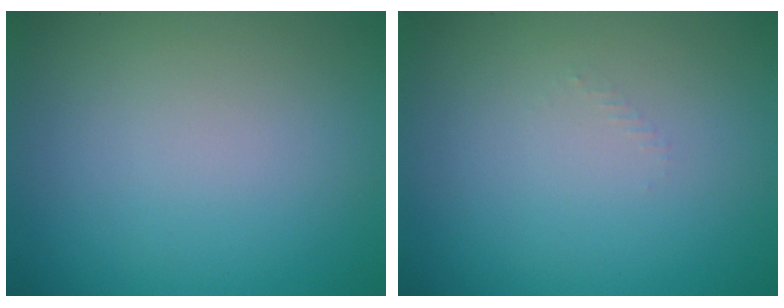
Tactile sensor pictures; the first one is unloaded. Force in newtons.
{"total": 0.5, "press": 0.5, "slide": 0.2}